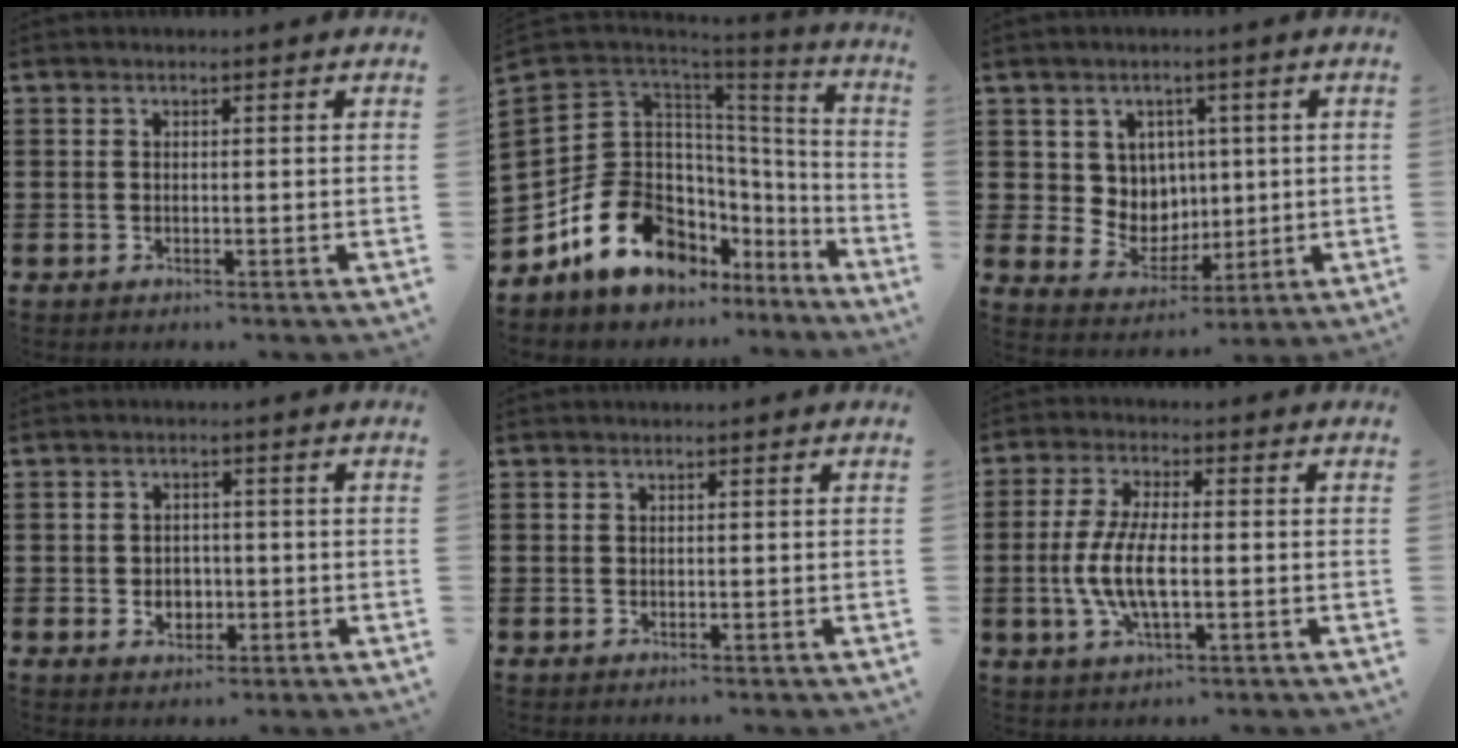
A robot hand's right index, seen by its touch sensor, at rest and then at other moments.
{"total": 17.3, "force": [-7.9, 11.6, 10.0], "torque": [-0.229, 0.013, -0.135]}
{"total": 6.0, "force": [2.4, 5.5, 0.7], "torque": [-0.038, -0.005, 0.046]}
{"total": 2.8, "force": [-0.6, 2.3, 1.5], "torque": [-0.027, 0.001, -0.017]}
{"total": 0.0}
{"total": 7.6, "force": [-1.4, 2.7, 7.0], "torque": [-0.154, -0.007, -0.032]}